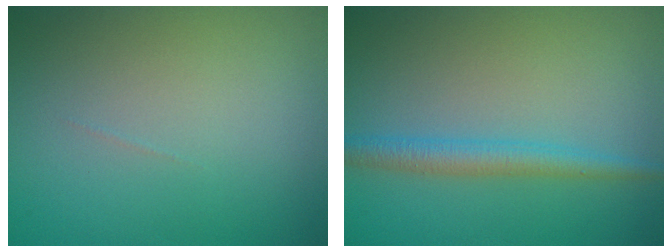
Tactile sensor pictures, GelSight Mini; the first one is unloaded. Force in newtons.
{"total": 2.7, "press": 2.7, "slide": 0.0}